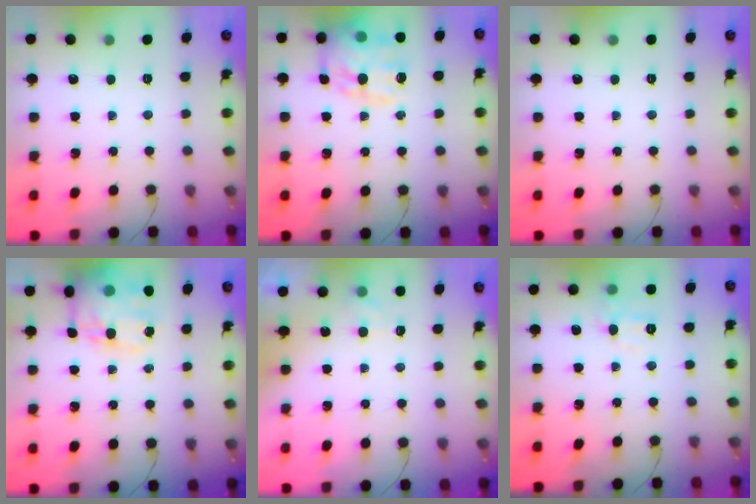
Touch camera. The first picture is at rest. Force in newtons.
{"total": 16.4, "press": 16.1, "slide": 2.7}
{"total": 0.0}
{"total": 16.4, "press": 16.0, "slide": 3.7}
{"total": 2.0, "press": 1.6, "slide": 1.2}
{"total": 7.2, "press": 7.0, "slide": 1.6}